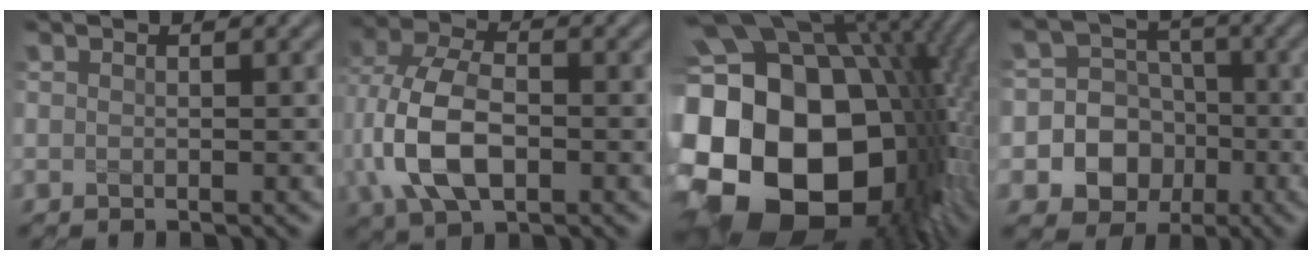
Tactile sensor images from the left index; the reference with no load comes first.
{"total": 8.9, "force": [-1.4, 5.4, 6.9], "torque": [-0.164, 0.001, -0.034]}
{"total": 23.3, "force": [-2.4, 16.6, 16.2], "torque": [-0.310, -0.017, -0.043]}
{"total": 10.5, "force": [-2.6, 9.8, 2.6], "torque": [-0.059, 0.005, -0.061]}